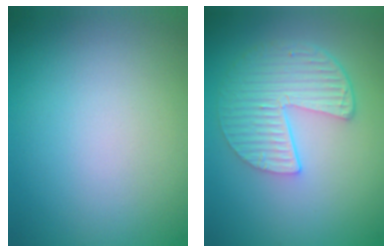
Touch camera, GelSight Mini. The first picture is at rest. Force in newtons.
{"total": 5.3, "press": 4.0, "slide": 3.5}